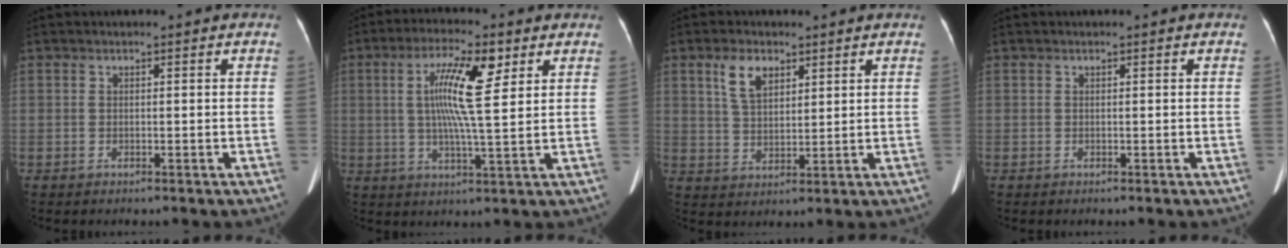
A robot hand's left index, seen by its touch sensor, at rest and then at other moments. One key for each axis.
{"total": 9.6, "fx": 2.5, "fy": 0.7, "fz": 9.2, "tx": -0.166, "ty": 0.001, "tz": 0.044}
{"total": 5.0, "fx": 2.6, "fy": 2.6, "fz": 3.3, "tx": -0.068, "ty": 0.003, "tz": 0.060}
{"total": 0.0}